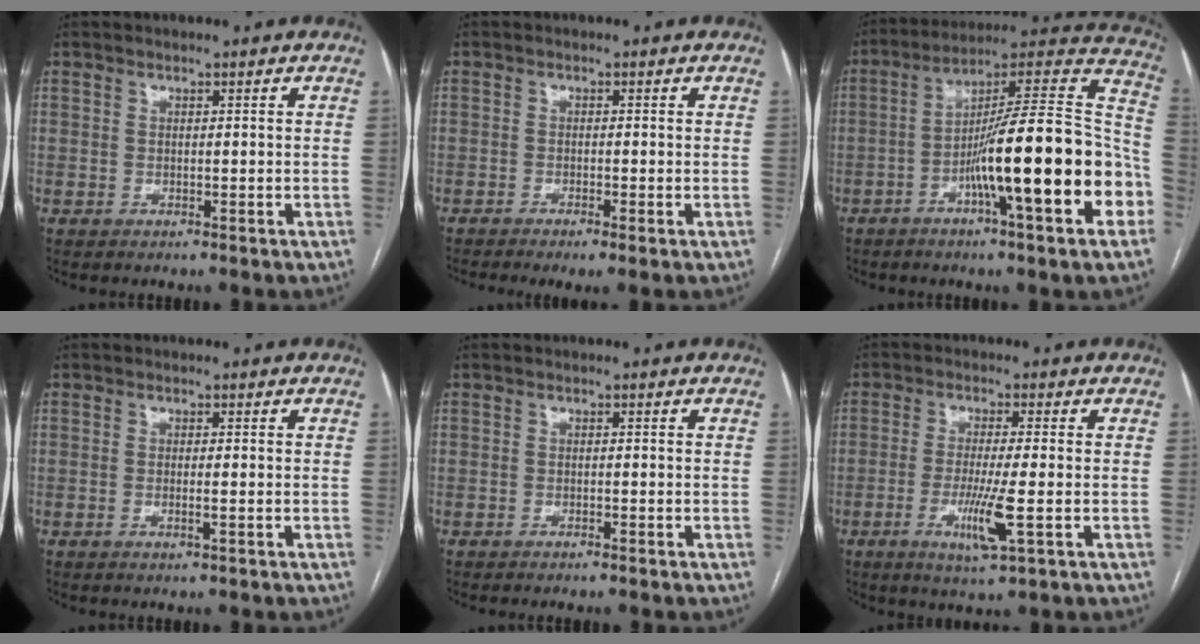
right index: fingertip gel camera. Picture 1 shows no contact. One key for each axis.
{"total": 3.1, "fx": -1.8, "fy": 0.3, "fz": 2.6, "tx": -0.040, "ty": -0.008, "tz": -0.032}
{"total": 23.7, "fx": -6.8, "fy": 1.8, "fz": 22.7, "tx": -0.273, "ty": 0.019, "tz": -0.103}
{"total": 1.2, "fx": -0.4, "fy": -0.1, "fz": 1.1, "tx": -0.022, "ty": -0.002, "tz": -0.006}
{"total": 1.1, "fx": -0.9, "fy": 0.0, "fz": 0.6, "tx": -0.011, "ty": -0.001, "tz": -0.014}
{"total": 6.8, "fx": -2.1, "fy": -0.1, "fz": 6.5, "tx": -0.127, "ty": -0.018, "tz": -0.037}